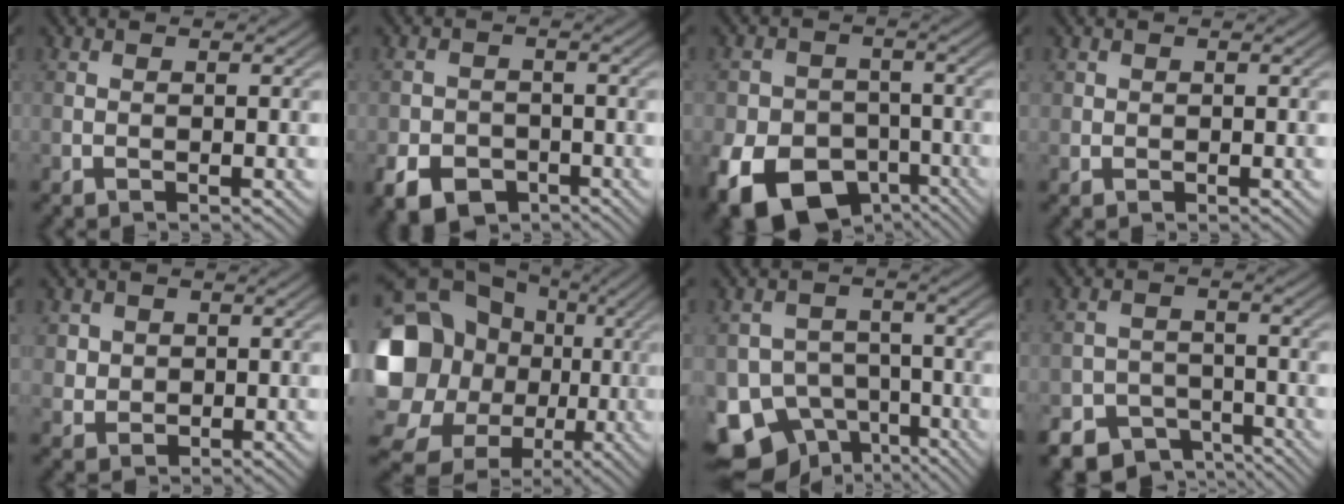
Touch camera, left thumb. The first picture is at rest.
{"total": 5.3, "force": [-3.0, 3.7, 2.5], "torque": [-0.048, -0.011, -0.055]}
{"total": 14.9, "force": [-7.8, 11.0, 6.5], "torque": [-0.135, -0.053, -0.134]}
{"total": 1.0, "force": [0.3, 1.0, 0.2], "torque": [-0.003, -0.004, 0.005]}
{"total": 3.2, "force": [1.1, 2.9, 0.9], "torque": [-0.033, -0.010, 0.030]}
{"total": 22.5, "force": [0.1, 19.8, 10.7], "torque": [-0.247, -0.001, -0.009]}
{"total": 11.8, "force": [-7.4, 8.4, 3.8], "torque": [-0.083, -0.022, -0.116]}
{"total": 8.5, "force": [-6.5, 5.0, 2.2], "torque": [-0.029, -0.015, -0.096]}